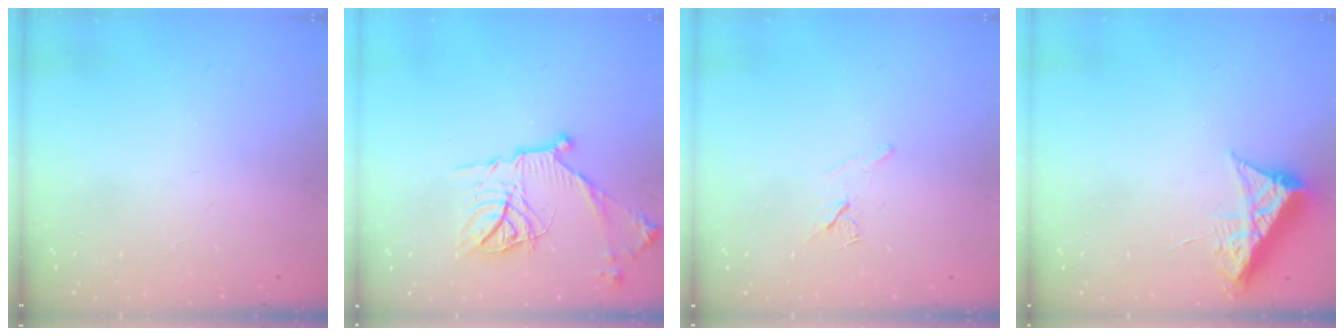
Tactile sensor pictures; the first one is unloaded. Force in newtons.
{"total": 16.2, "press": 16.2, "slide": 0.4}
{"total": 6.7, "press": 6.0, "slide": 3.0}
{"total": 8.2, "press": 8.2, "slide": 0.3}